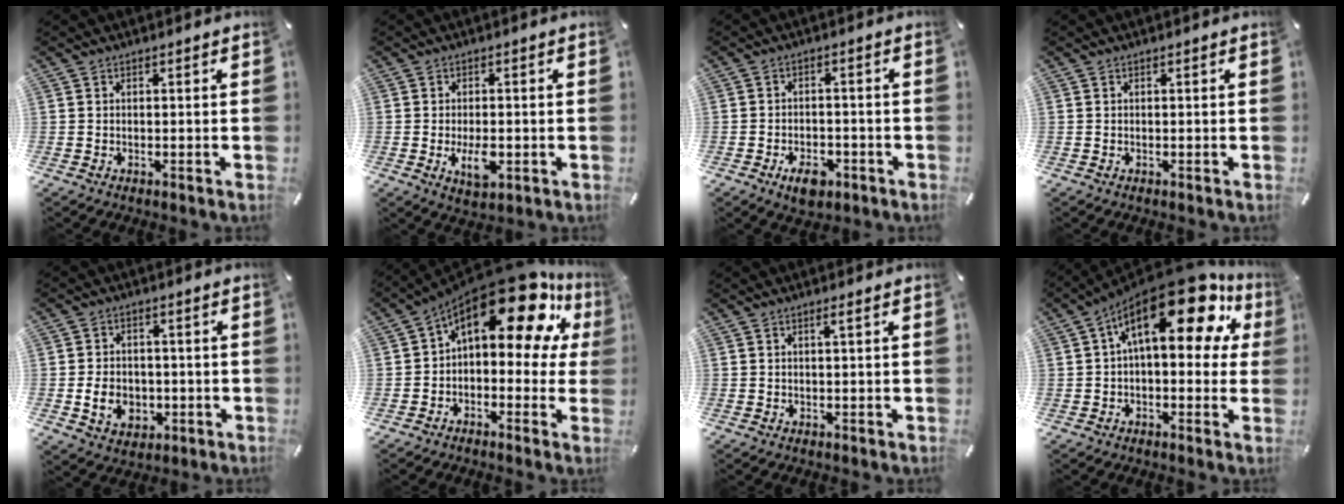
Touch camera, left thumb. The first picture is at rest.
{"total": 6.0, "force": [-1.5, 3.0, 4.9], "torque": [-0.099, -0.003, -0.030]}
{"total": 5.9, "force": [-3.2, 3.5, 3.5], "torque": [-0.063, 0.011, -0.061]}
{"total": 0.0}
{"total": 7.4, "force": [-1.5, 5.9, 4.2], "torque": [-0.093, 0.003, -0.029]}
{"total": 20.2, "force": [9.9, 8.9, 15.2], "torque": [-0.235, -0.076, 0.161]}
{"total": 1.3, "force": [0.4, 0.0, 1.3], "torque": [-0.024, 0.001, 0.005]}
{"total": 21.1, "force": [8.7, 9.3, 16.8], "torque": [-0.274, -0.055, 0.140]}